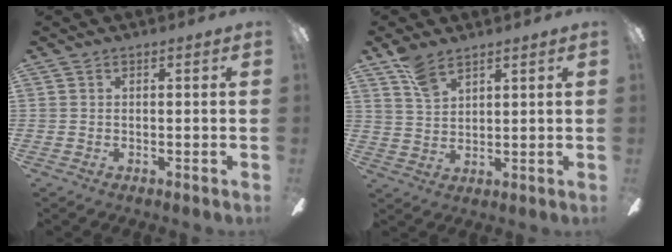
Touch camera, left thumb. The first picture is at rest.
{"total": 6.1, "force": [4.8, 2.4, 2.9], "torque": [-0.063, -0.023, 0.090]}